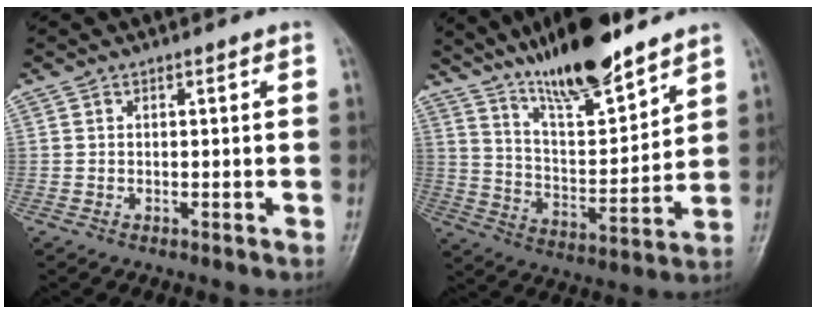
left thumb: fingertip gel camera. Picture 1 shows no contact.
{"total": 16.9, "force": [13.1, 3.8, 9.8], "torque": [-0.144, -0.073, 0.233]}